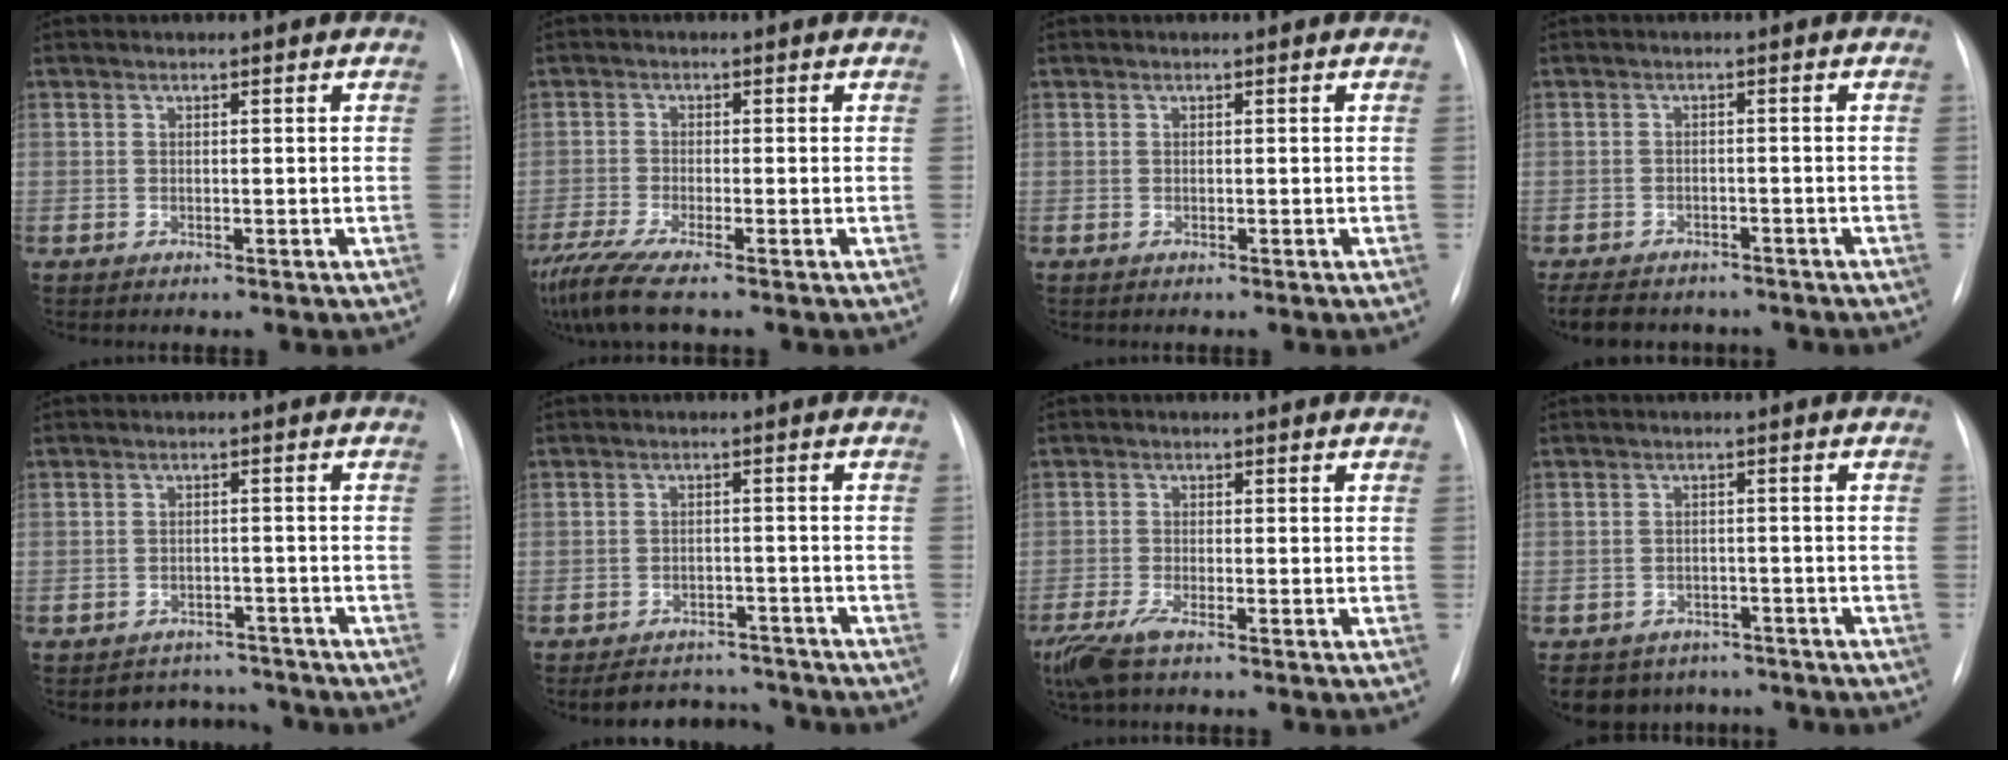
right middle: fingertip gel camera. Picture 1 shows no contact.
{"total": 7.5, "force": [-5.8, -0.1, 4.6], "torque": [-0.090, -0.023, -0.107]}
{"total": 0.0}
{"total": 10.3, "force": [-8.6, 4.4, 3.5], "torque": [-0.070, -0.002, -0.113]}
{"total": 4.8, "force": [-4.4, 1.8, -0.9], "torque": [0.014, 0.022, -0.059]}
{"total": 7.7, "force": [-7.2, 2.7, 0.9], "torque": [-0.002, 0.012, -0.095]}
{"total": 5.0, "force": [-3.4, 0.9, 3.6], "torque": [-0.082, -0.017, -0.065]}
{"total": 7.3, "force": [-5.7, 4.5, 0.7], "torque": [-0.009, 0.012, -0.071]}